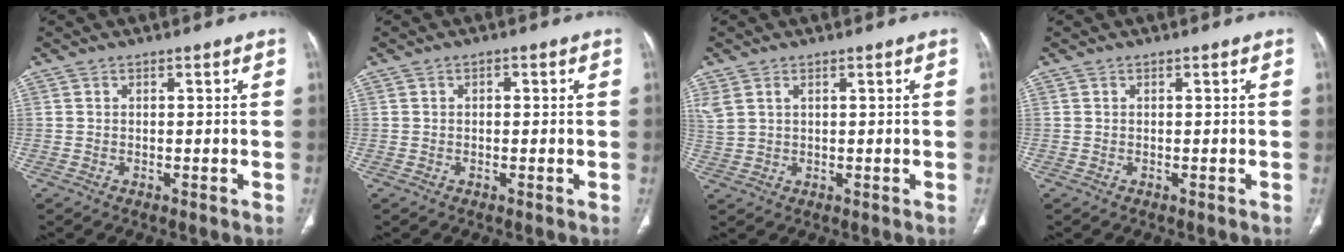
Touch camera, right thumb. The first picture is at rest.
{"total": 0.9, "force": [0.2, 0.6, 0.7], "torque": [-0.008, 0.002, 0.002]}
{"total": 4.1, "force": [1.9, 2.4, 2.8], "torque": [-0.077, 0.010, 0.050]}
{"total": 0.0}